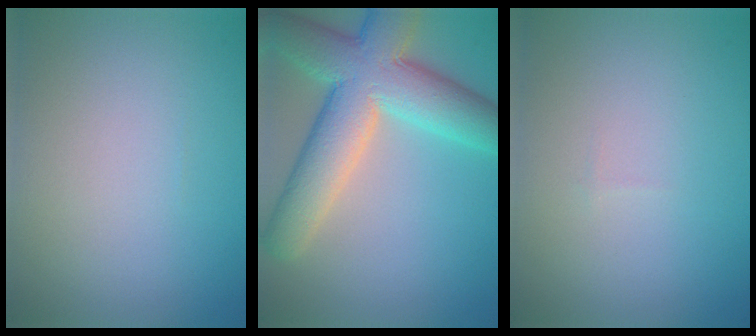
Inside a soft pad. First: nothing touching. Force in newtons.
{"total": 10.2, "press": 10.2, "slide": 0.6}
{"total": 0.0}